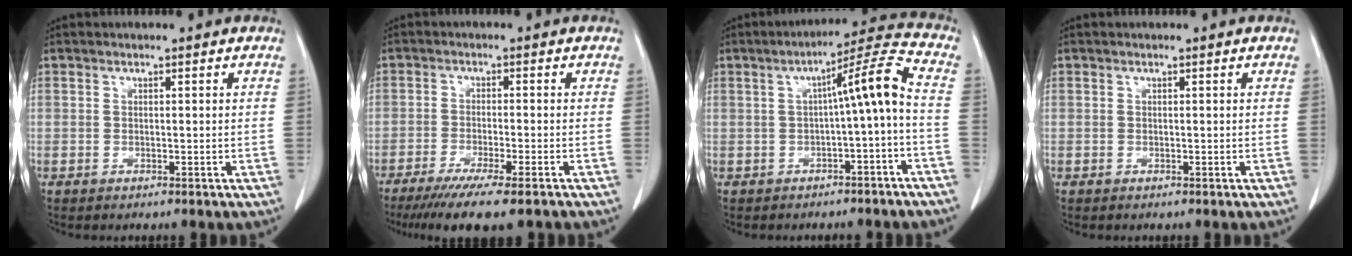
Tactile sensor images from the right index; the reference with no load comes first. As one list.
[{"total": 10.4, "force": [-7.9, 0.4, 6.7], "torque": [-0.091, -0.023, -0.121]}, {"total": 8.0, "force": [-1.0, -0.1, 8.0], "torque": [-0.115, 0.028, -0.017]}, {"total": 0.0}]